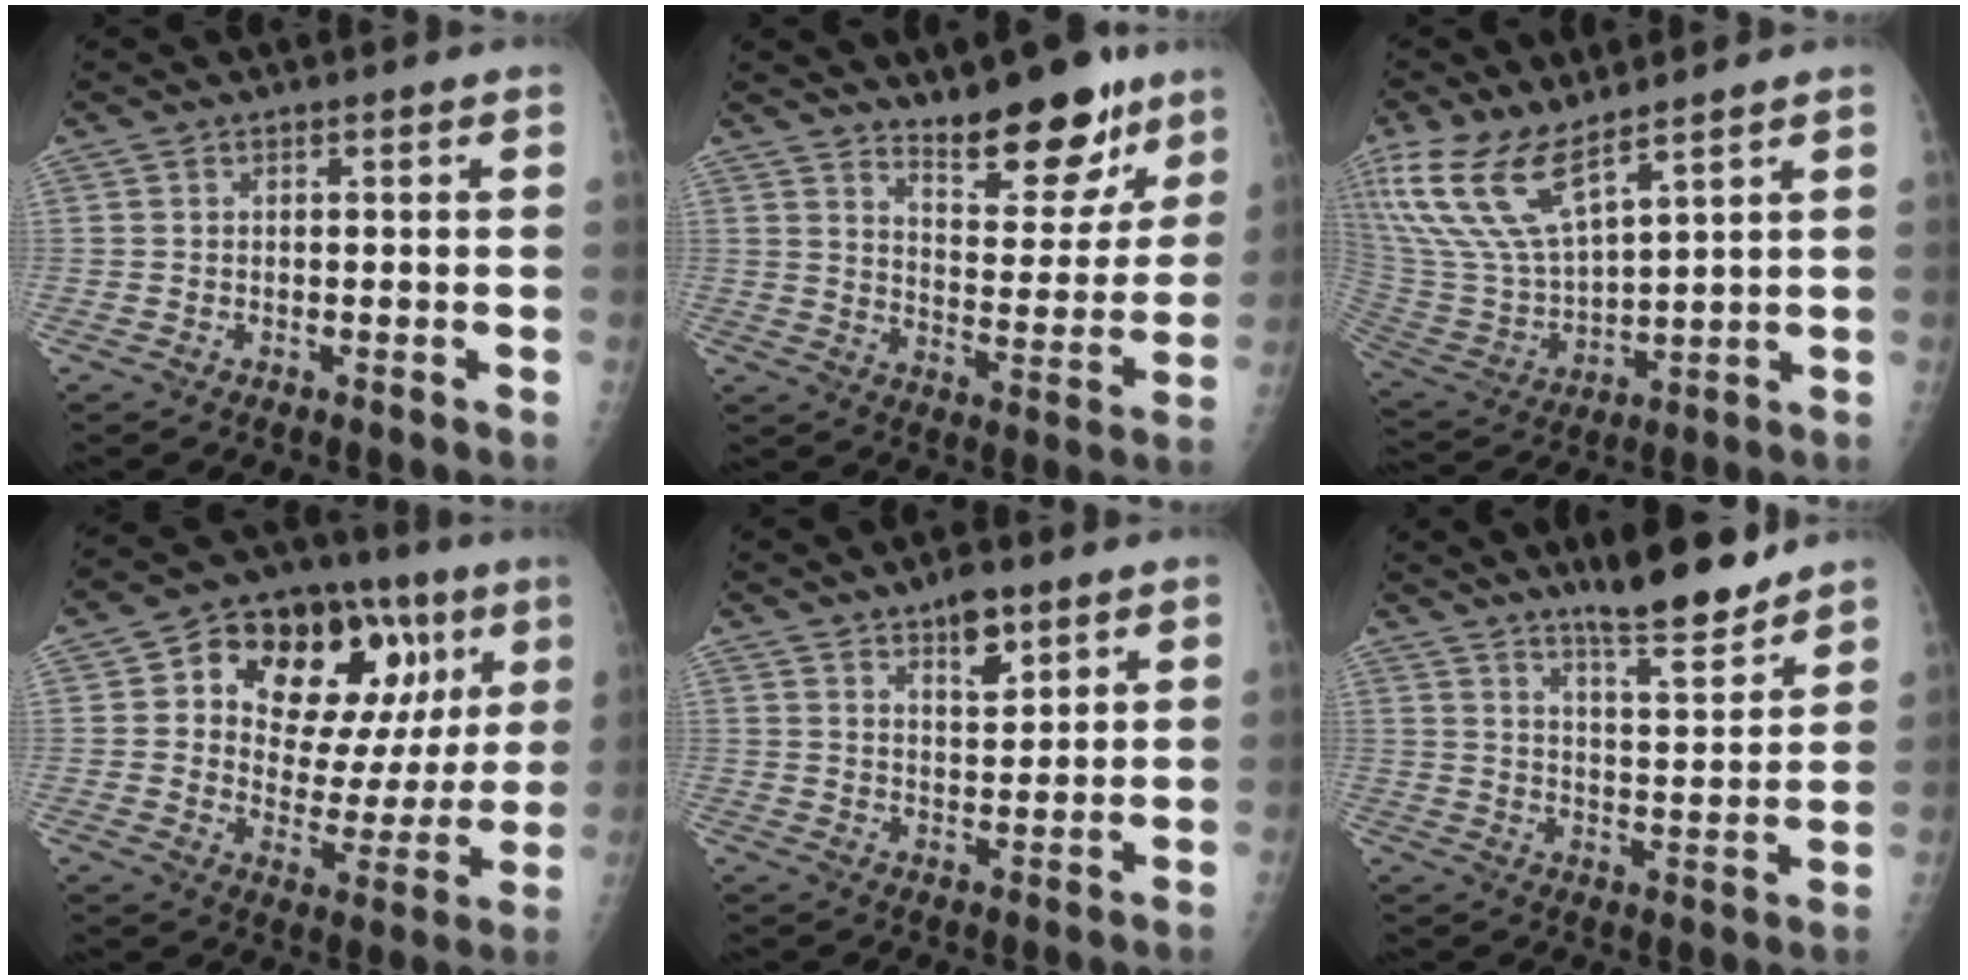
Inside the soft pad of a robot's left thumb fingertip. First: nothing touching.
{"total": 14.6, "force": [10.8, 5.2, 8.2], "torque": [-0.067, -0.081, 0.169]}
{"total": 15.3, "force": [10.4, 5.1, 10.0], "torque": [-0.207, -0.049, 0.224]}
{"total": 24.1, "force": [8.7, 13.7, 17.8], "torque": [-0.204, 0.007, 0.131]}
{"total": 6.3, "force": [4.1, 2.7, 4.0], "torque": [-0.041, -0.027, 0.065]}
{"total": 11.7, "force": [9.5, 2.0, 6.5], "torque": [-0.085, -0.071, 0.153]}